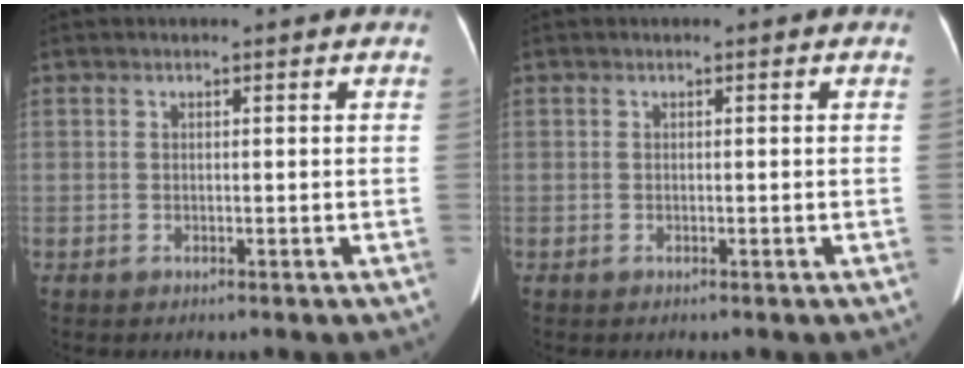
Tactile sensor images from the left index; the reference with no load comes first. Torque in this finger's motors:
{"motor_torque": [0.04, 0.04, 0.02, 0.02]}